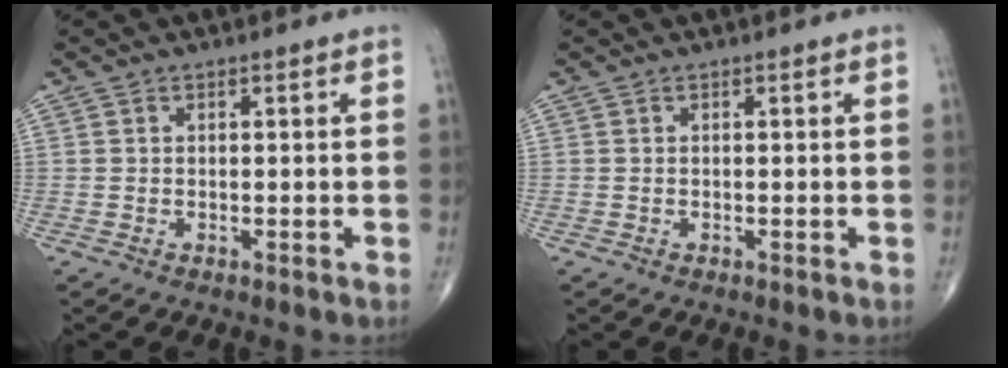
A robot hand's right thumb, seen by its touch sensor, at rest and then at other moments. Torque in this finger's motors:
{"motor_torque": [0.00, 0.00, 0.00, 0.00, 0.00]}